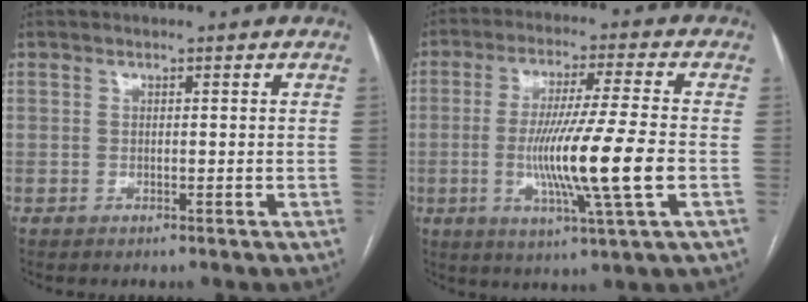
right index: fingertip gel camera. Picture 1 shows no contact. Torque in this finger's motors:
{"motor_torque": [1.55, -0.59, 1.05, 0.21]}